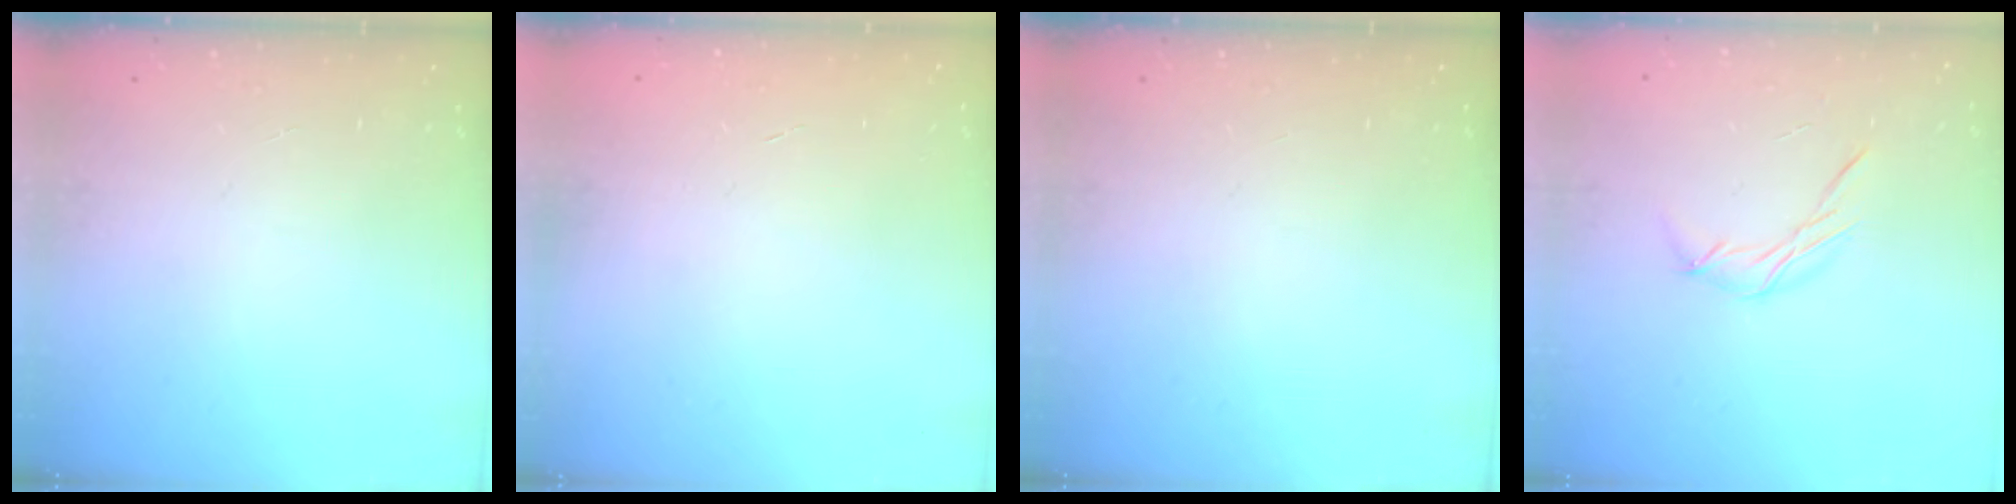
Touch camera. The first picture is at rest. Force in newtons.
{"total": 0.0}
{"total": 0.0}
{"total": 5.9, "press": 5.9, "slide": 0.3}